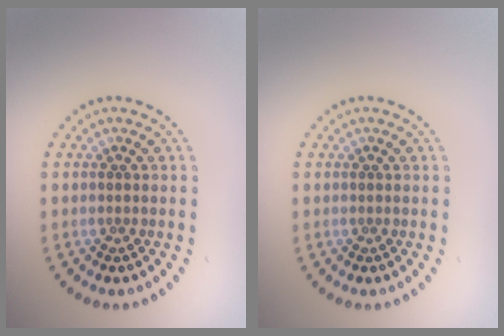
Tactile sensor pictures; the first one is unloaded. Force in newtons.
{"total": 0.0}